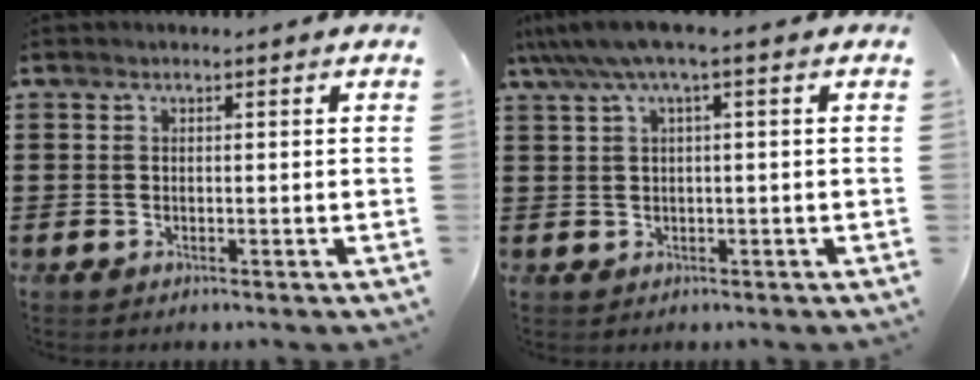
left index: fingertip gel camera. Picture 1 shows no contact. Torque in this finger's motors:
{"motor_torque": [1.06, -1.08, 0.31, 0.21]}